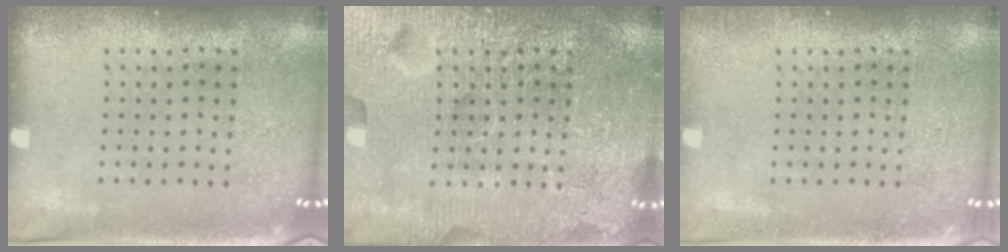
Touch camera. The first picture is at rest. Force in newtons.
{"total": 7.2, "press": 7.2, "slide": 1.0}
{"total": 0.8, "press": 0.8, "slide": 0.0}